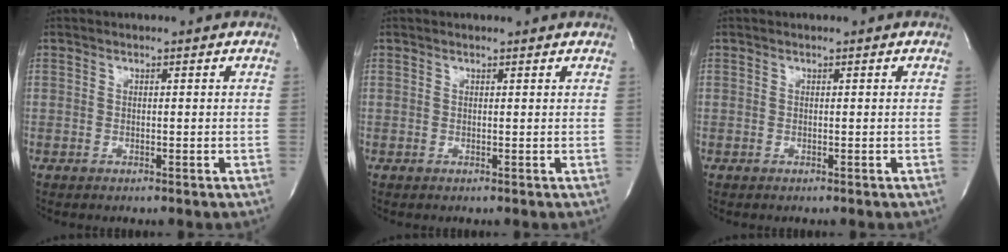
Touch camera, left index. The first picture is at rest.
{"total": 0.6, "force": [0.6, 0.0, 0.1], "torque": [-0.009, -0.001, 0.001]}
{"total": 0.0}